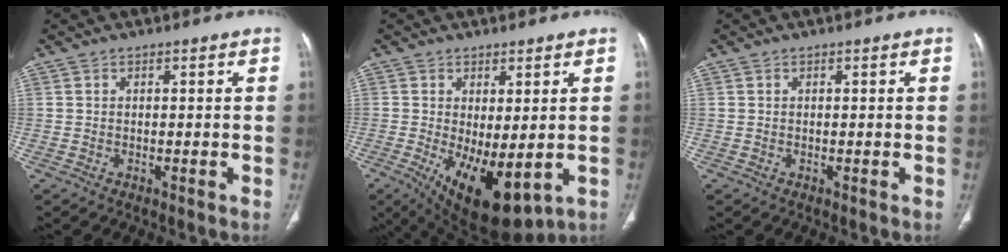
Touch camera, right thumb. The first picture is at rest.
{"total": 12.6, "force": [-2.8, 5.4, 11.0], "torque": [-0.170, -0.021, -0.018]}
{"total": 0.0}